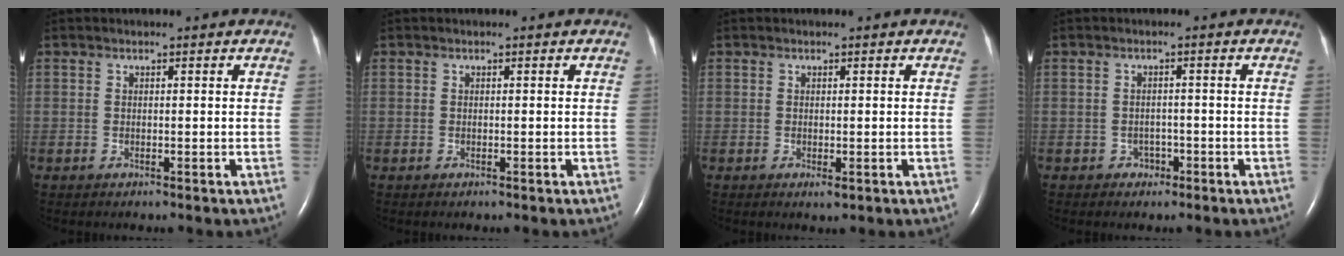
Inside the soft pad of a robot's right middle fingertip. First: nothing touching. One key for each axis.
{"total": 0.0}
{"total": 1.0, "fx": -0.3, "fy": 0.3, "fz": 0.9, "tx": -0.015, "ty": -0.004, "tz": -0.002}
{"total": 1.7, "fx": -0.9, "fy": 1.4, "fz": 0.3, "tx": 0.001, "ty": 0.007, "tz": -0.013}